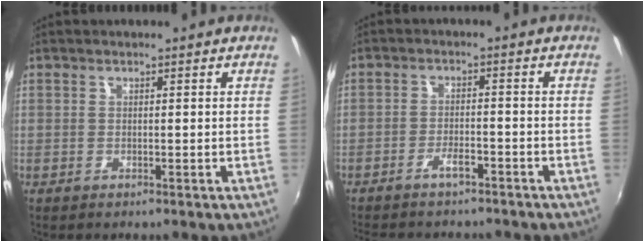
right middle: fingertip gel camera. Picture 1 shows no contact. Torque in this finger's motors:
{"motor_torque": [1.07, -1.07, 0.12, 0.04]}